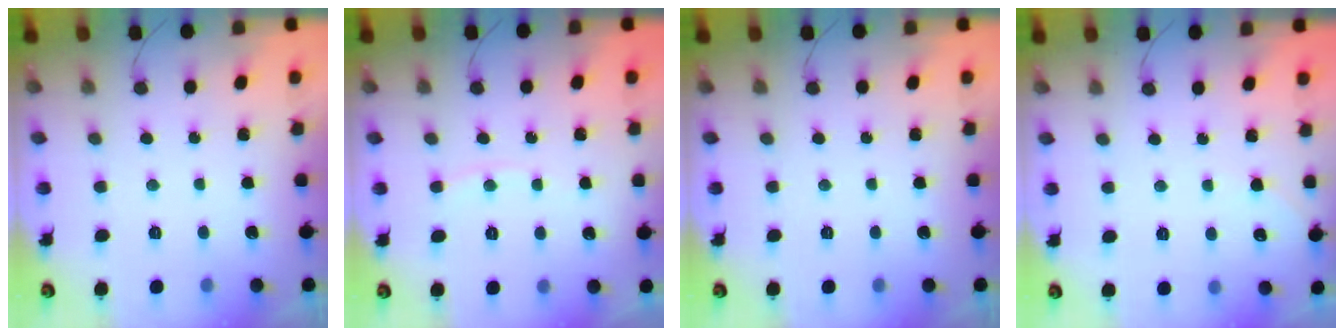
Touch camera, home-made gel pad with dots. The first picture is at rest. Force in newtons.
{"total": 2.5, "press": 2.5, "slide": 0.2}
{"total": 0.0}
{"total": 2.7, "press": 2.7, "slide": 0.4}